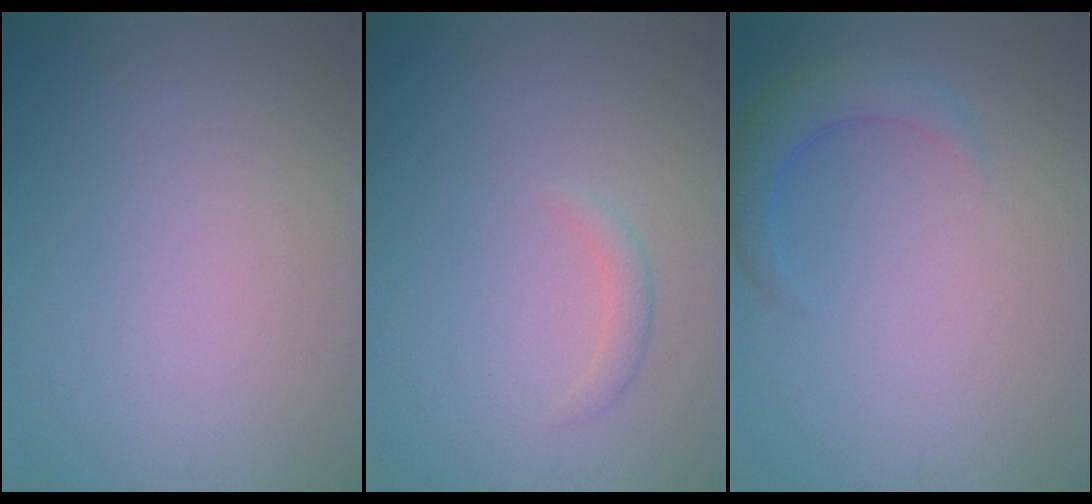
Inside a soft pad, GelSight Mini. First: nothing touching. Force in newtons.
{"total": 1.1, "press": 1.1, "slide": 0.0}
{"total": 2.7, "press": 2.6, "slide": 0.3}